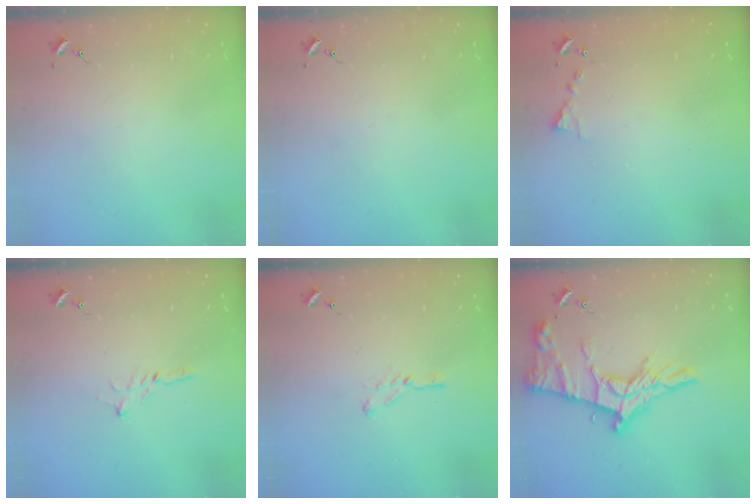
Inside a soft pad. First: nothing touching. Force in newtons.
{"total": 0.0}
{"total": 4.5, "press": 4.4, "slide": 0.5}
{"total": 1.8, "press": 1.8, "slide": 0.2}
{"total": 4.0, "press": 4.0, "slide": 0.5}
{"total": 19.8, "press": 19.7, "slide": 1.7}